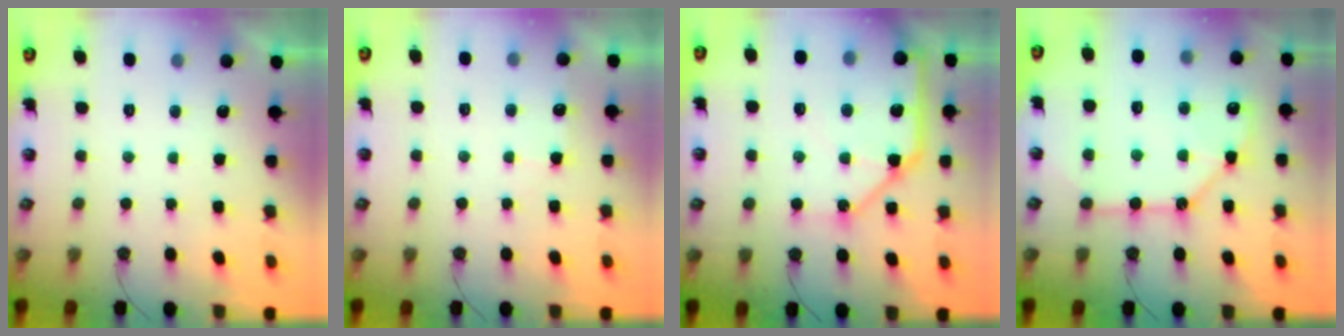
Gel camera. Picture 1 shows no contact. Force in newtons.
{"total": 6.0, "press": 6.0, "slide": 0.8}
{"total": 18.4, "press": 18.3, "slide": 2.1}
{"total": 11.8, "press": 11.7, "slide": 1.1}